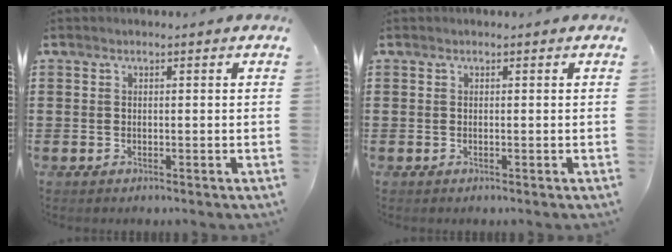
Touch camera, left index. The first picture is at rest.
{"total": 0.0}